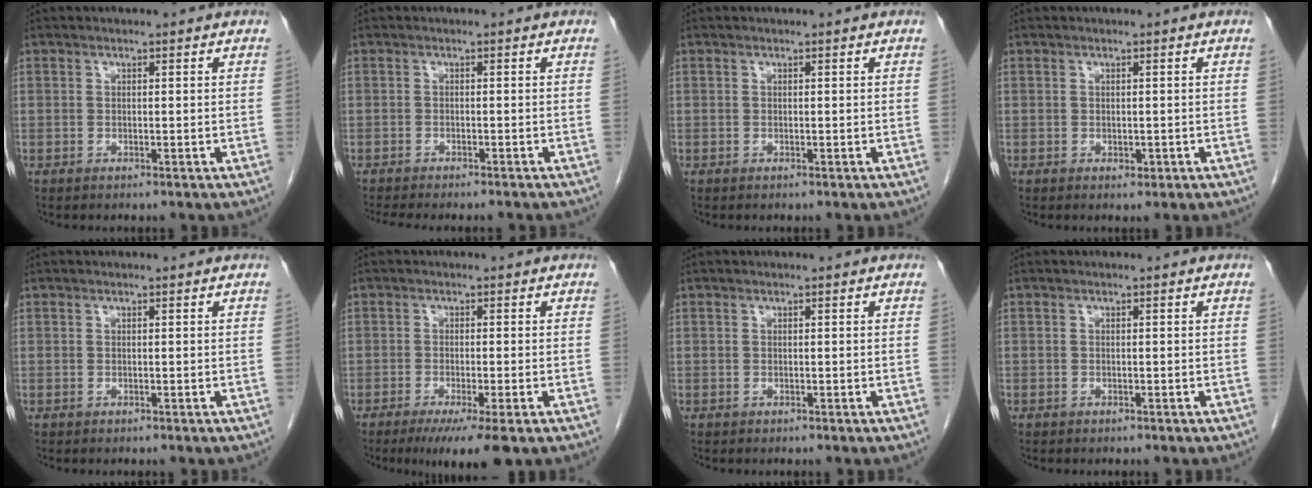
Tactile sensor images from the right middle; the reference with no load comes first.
{"total": 7.8, "force": [-7.0, 1.2, 3.1], "torque": [-0.039, -0.007, -0.097]}
{"total": 0.0}
{"total": 0.8, "force": [-0.1, 0.6, 0.5], "torque": [-0.006, 0.000, 0.002]}
{"total": 0.0}
{"total": 6.5, "force": [-4.1, 0.2, 5.0], "torque": [-0.071, -0.016, -0.064]}
{"total": 0.0}
{"total": 0.6, "force": [-0.4, 0.3, 0.1], "torque": [-0.010, 0.002, -0.008]}